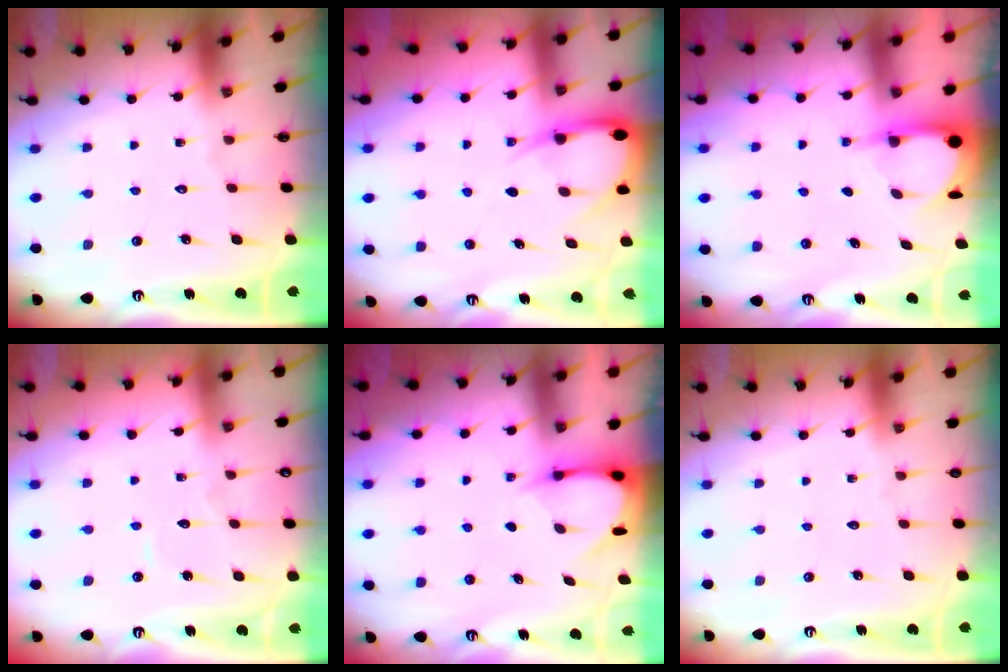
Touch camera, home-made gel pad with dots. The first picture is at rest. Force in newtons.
{"total": 6.5, "press": 6.5, "slide": 0.7}
{"total": 3.9, "press": 3.9, "slide": 0.4}
{"total": 3.3, "press": 3.3, "slide": 0.2}
{"total": 3.7, "press": 3.7, "slide": 0.3}
{"total": 0.0}